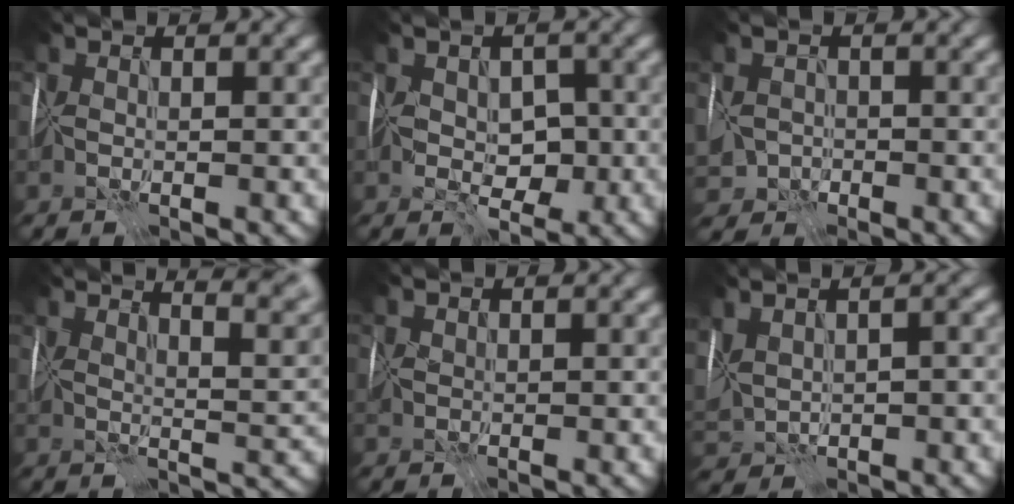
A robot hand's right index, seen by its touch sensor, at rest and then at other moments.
{"total": 4.7, "force": [-0.5, 3.2, 3.4], "torque": [-0.052, -0.002, -0.011]}
{"total": 3.9, "force": [-1.6, 3.2, 1.6], "torque": [-0.021, -0.005, -0.021]}
{"total": 10.4, "force": [7.5, 3.2, 6.5], "torque": [-0.053, 0.041, 0.069]}
{"total": 0.9, "force": [0.4, 0.7, 0.2], "torque": [0.000, 0.004, 0.007]}
{"total": 7.1, "force": [1.1, 3.9, 5.9], "torque": [-0.124, 0.011, 0.034]}